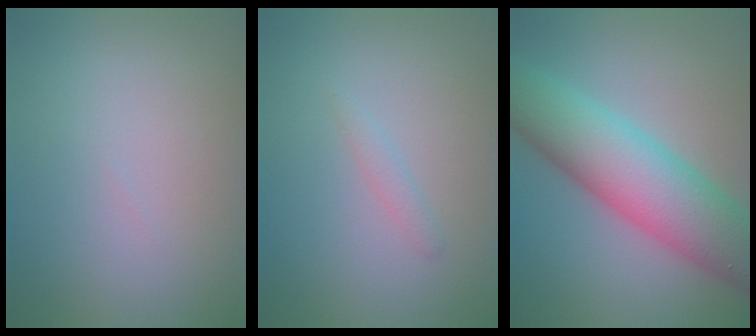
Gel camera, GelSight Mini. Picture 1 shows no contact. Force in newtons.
{"total": 0.9, "press": 0.9, "slide": 0.0}
{"total": 10.7, "press": 10.7, "slide": 0.2}